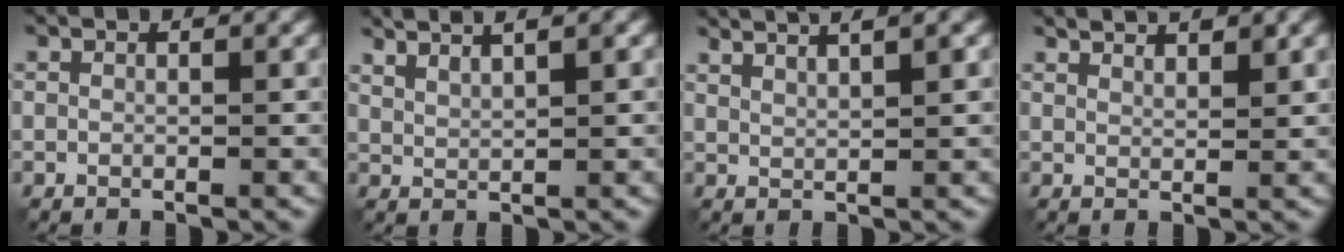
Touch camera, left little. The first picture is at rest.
{"total": 3.8, "force": [2.9, 0.9, 2.3], "torque": [-0.022, 0.012, 0.033]}
{"total": 4.4, "force": [3.3, 0.9, 2.8], "torque": [-0.024, 0.015, 0.031]}
{"total": 2.6, "force": [2.3, 0.4, 1.1], "torque": [-0.007, -0.002, 0.036]}